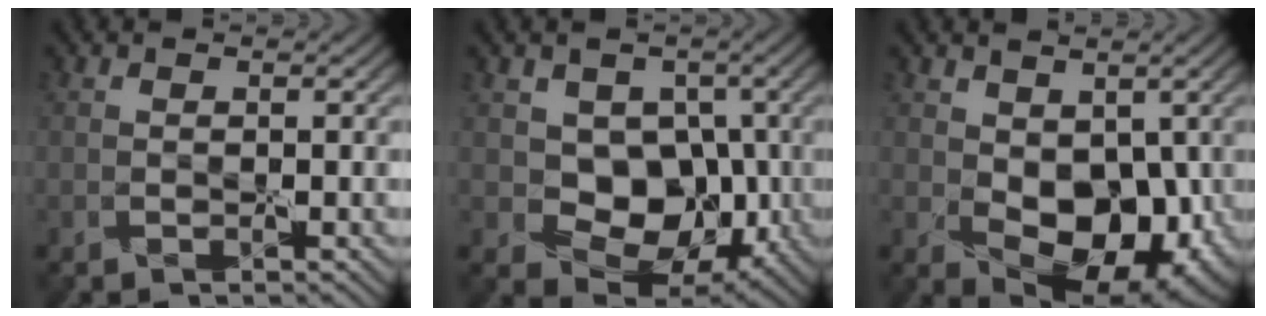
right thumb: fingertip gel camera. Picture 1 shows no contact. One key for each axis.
{"total": 7.4, "fx": 0.2, "fy": 6.2, "fz": 4.0, "tx": -0.047, "ty": -0.010, "tz": -0.010}
{"total": 8.8, "fx": -0.1, "fy": 5.9, "fz": 6.5, "tx": -0.098, "ty": -0.029, "tz": 0.009}